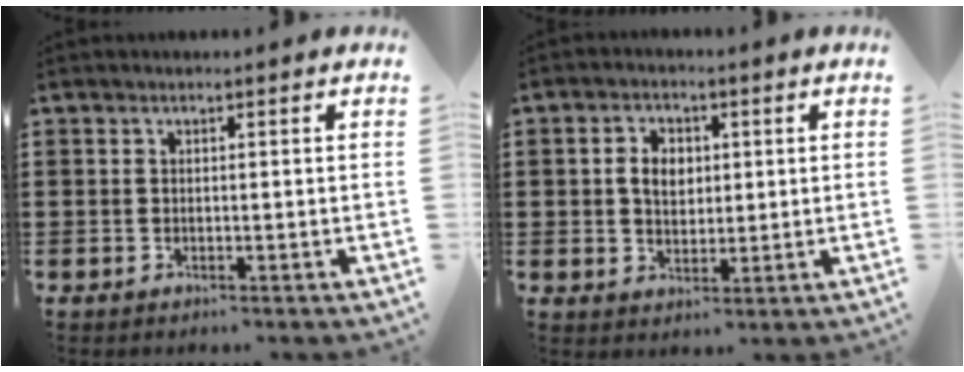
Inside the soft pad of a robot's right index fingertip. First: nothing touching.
{"total": 4.4, "force": [0.6, 3.3, 2.8], "torque": [-0.057, 0.011, 0.005]}